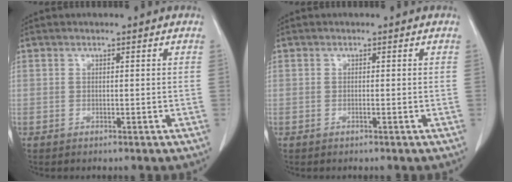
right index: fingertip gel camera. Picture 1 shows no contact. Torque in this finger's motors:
{"motor_torque": [0.02, 0.03, 0.03, 0.01]}